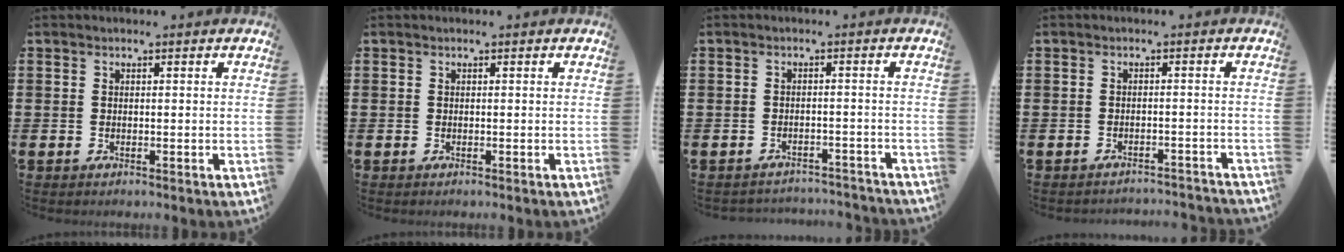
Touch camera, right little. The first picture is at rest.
{"total": 0.0}
{"total": 1.9, "force": [-1.9, 0.0, -0.1], "torque": [-0.004, 0.002, -0.041]}
{"total": 1.6, "force": [-1.6, -0.1, 0.0], "torque": [-0.004, 0.004, -0.033]}